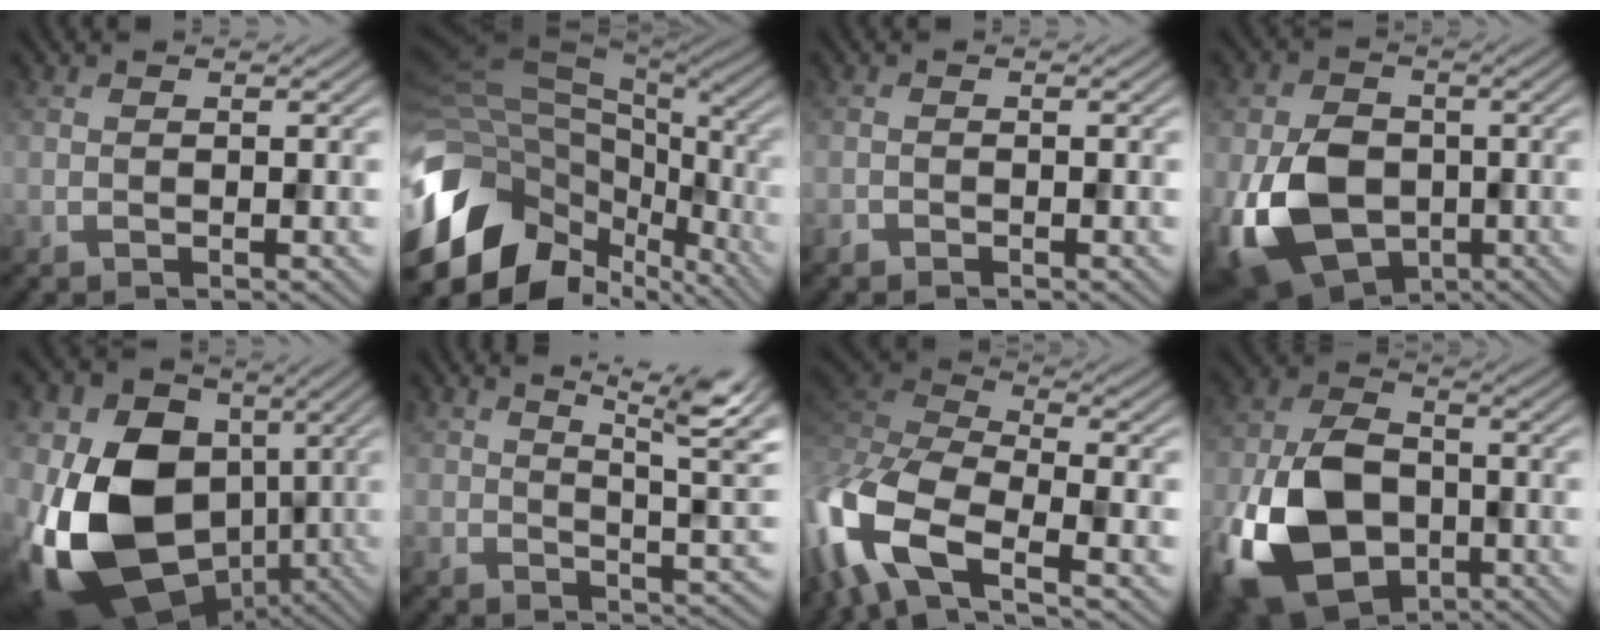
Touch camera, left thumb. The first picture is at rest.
{"total": 16.3, "force": [-5.7, 10.1, 11.5], "torque": [-0.273, -0.015, -0.092]}
{"total": 0.6, "force": [-0.5, 0.2, 0.0], "torque": [-0.001, -0.002, -0.010]}
{"total": 12.8, "force": [-3.4, 9.2, 8.2], "torque": [-0.189, -0.033, -0.063]}
{"total": 20.2, "force": [-2.8, 14.5, 13.7], "torque": [-0.294, -0.026, -0.032]}
{"total": 9.9, "force": [6.3, 2.6, 7.2], "torque": [-0.122, 0.008, 0.096]}
{"total": 13.7, "force": [-5.7, 6.1, 10.9], "torque": [-0.275, -0.004, -0.124]}
{"total": 14.8, "force": [-5.4, 9.6, 9.8], "torque": [-0.239, -0.030, -0.113]}